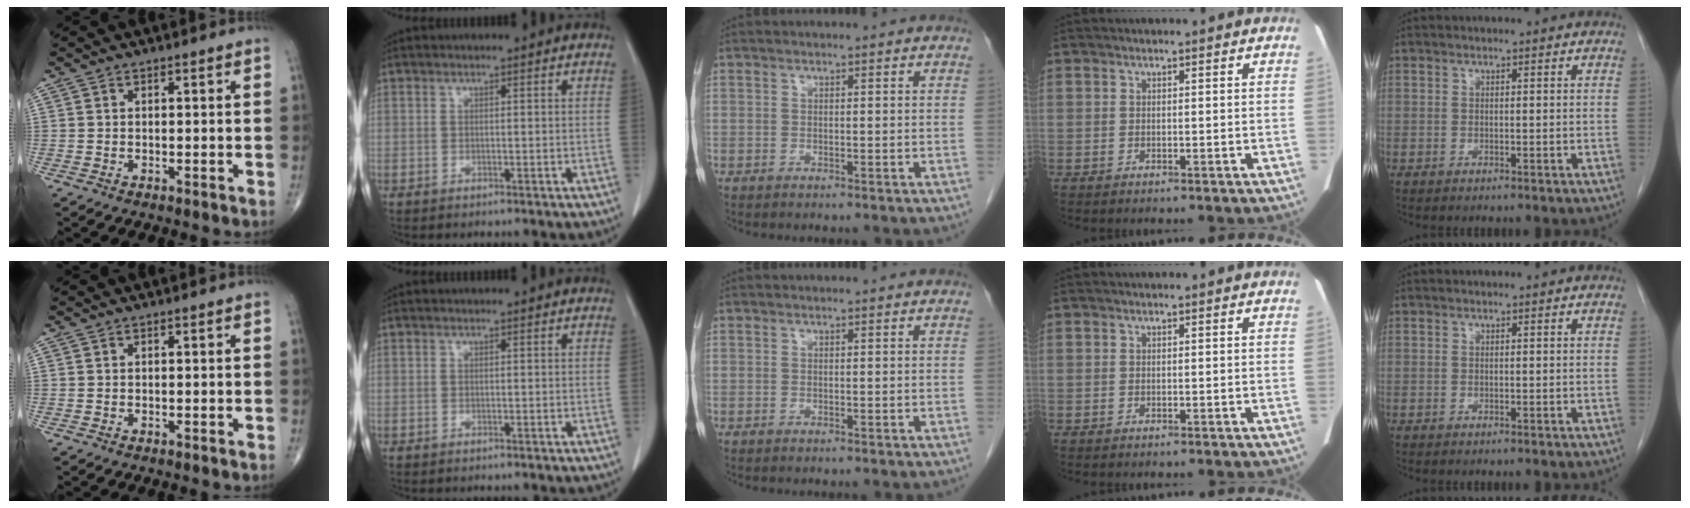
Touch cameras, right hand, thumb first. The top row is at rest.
{}